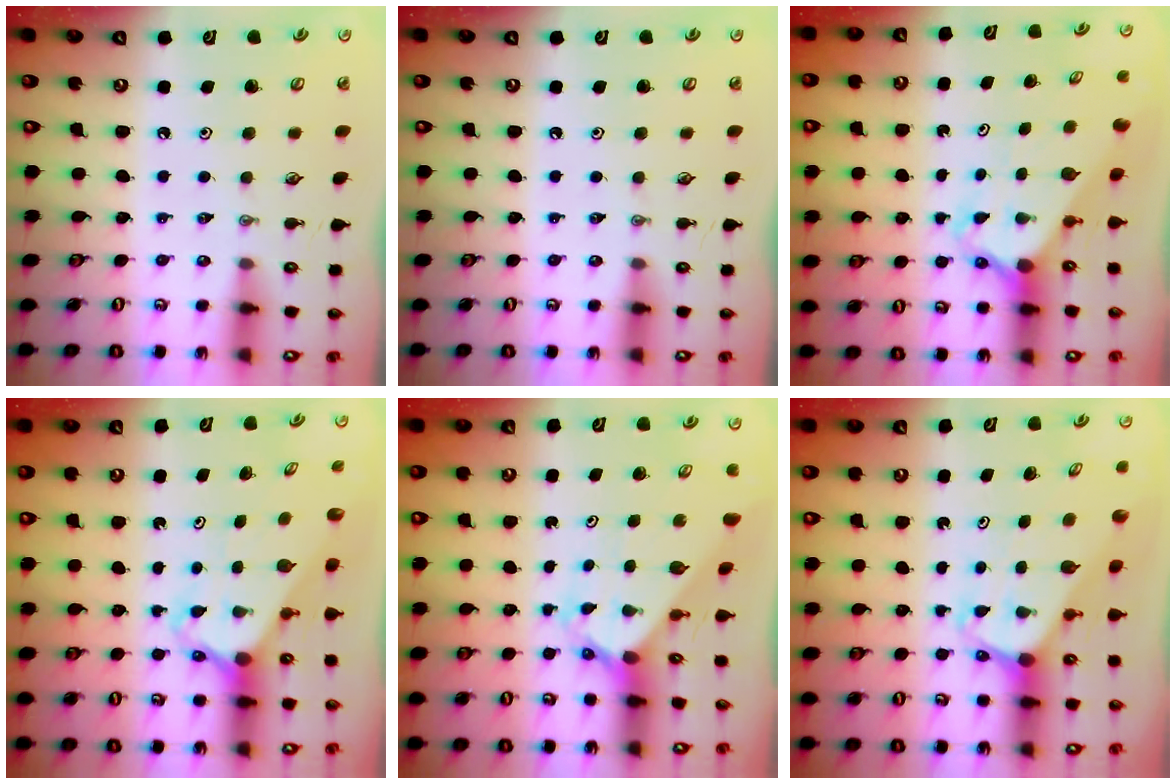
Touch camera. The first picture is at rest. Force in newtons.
{"total": 0.0}
{"total": 2.8, "press": 2.8, "slide": 0.2}
{"total": 2.4, "press": 2.4, "slide": 0.2}
{"total": 2.4, "press": 2.4, "slide": 0.2}
{"total": 1.9, "press": 1.9, "slide": 0.1}